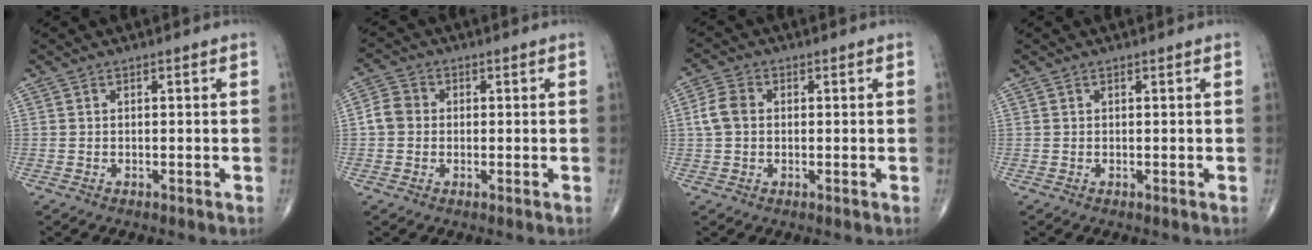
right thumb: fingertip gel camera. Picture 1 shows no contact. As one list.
[{"total": 4.3, "force": [-0.1, 3.8, 2.0], "torque": [-0.029, 0.011, -0.009]}, {"total": 4.8, "force": [0.4, 3.6, 3.1], "torque": [-0.066, 0.013, 0.003]}, {"total": 0.0}]